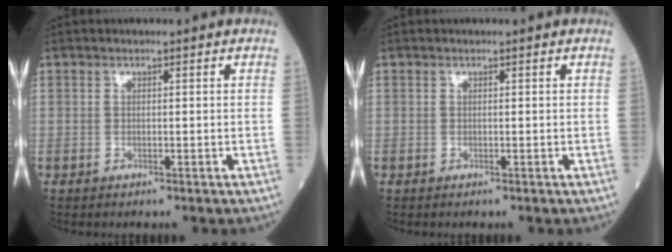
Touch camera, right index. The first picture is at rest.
{"total": 0.0}